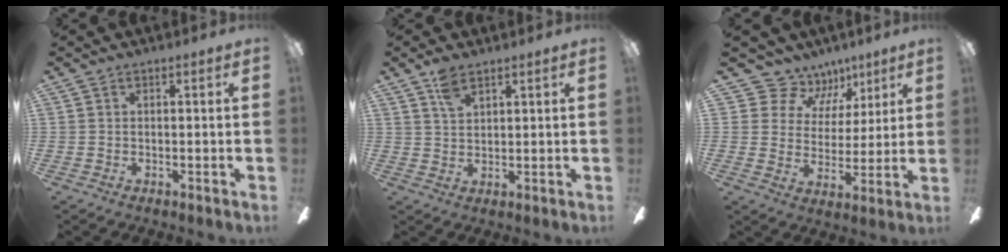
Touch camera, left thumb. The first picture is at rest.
{"total": 4.7, "force": [3.1, 2.0, 2.9], "torque": [-0.057, -0.002, 0.056]}
{"total": 9.7, "force": [7.0, 6.6, 1.5], "torque": [-0.052, -0.047, 0.137]}